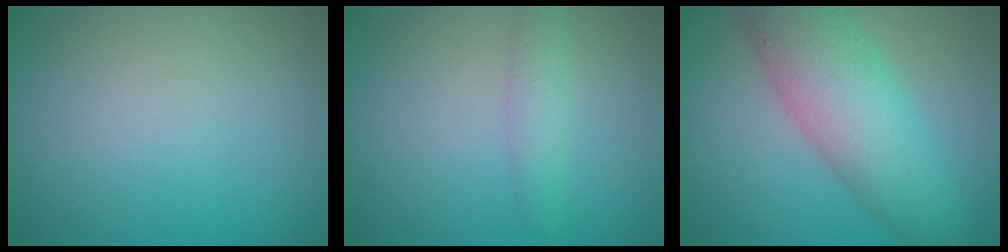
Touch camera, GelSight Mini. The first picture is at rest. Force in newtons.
{"total": 1.9, "press": 1.9, "slide": 0.1}
{"total": 8.4, "press": 8.4, "slide": 0.0}